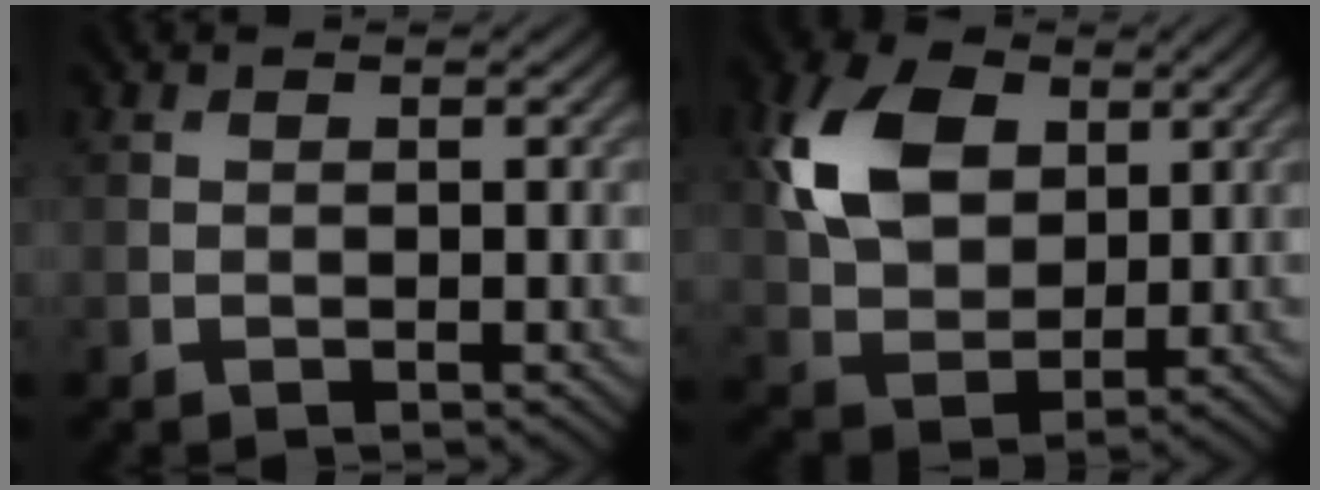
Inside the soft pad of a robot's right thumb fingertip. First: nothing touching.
{"total": 10.4, "force": [3.2, 7.1, 6.9], "torque": [-0.173, 0.012, 0.057]}